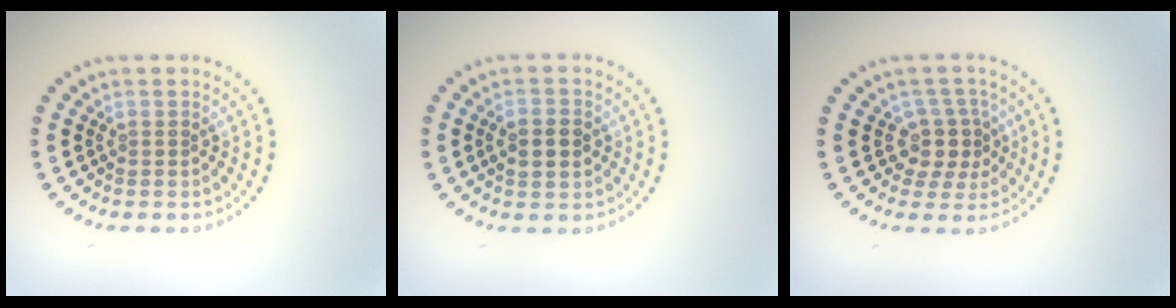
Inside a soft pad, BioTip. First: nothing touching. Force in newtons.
{"total": 3.4, "press": 3.4, "slide": 0.1}
{"total": 2.9, "press": 2.3, "slide": 1.8}